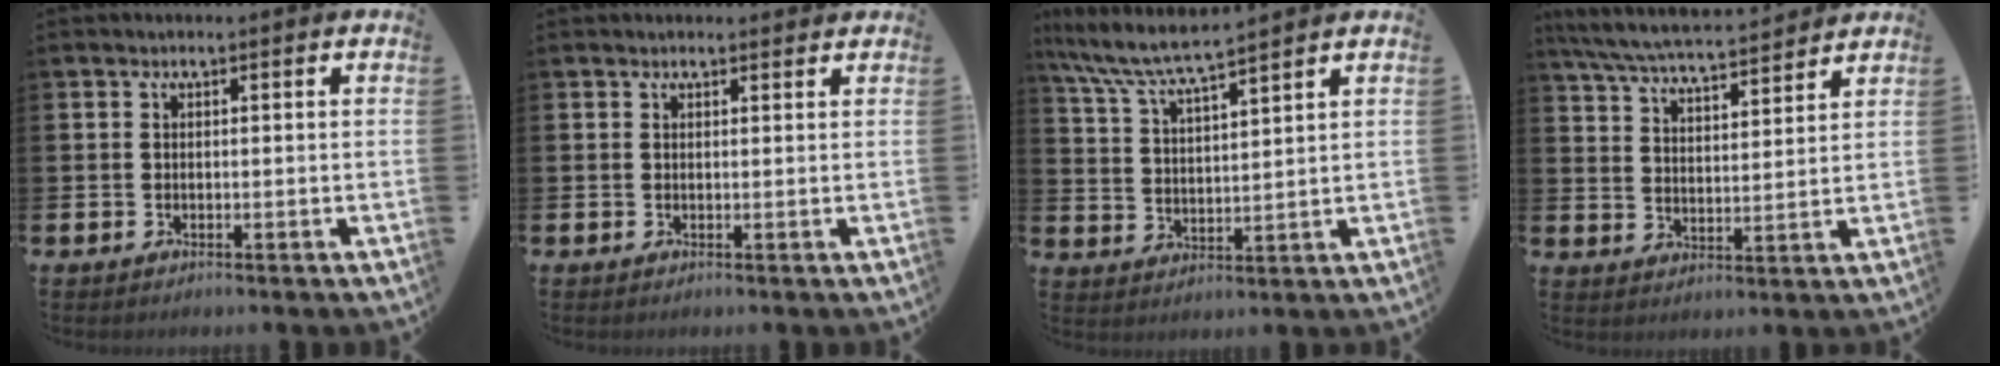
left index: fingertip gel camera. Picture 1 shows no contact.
{"total": 0.8, "force": [0.8, 0.1, 0.2], "torque": [0.004, -0.002, 0.013]}
{"total": 6.8, "force": [6.4, 0.0, 2.3], "torque": [-0.073, -0.037, 0.112]}
{"total": 6.5, "force": [6.2, 0.6, 1.9], "torque": [-0.063, -0.038, 0.110]}